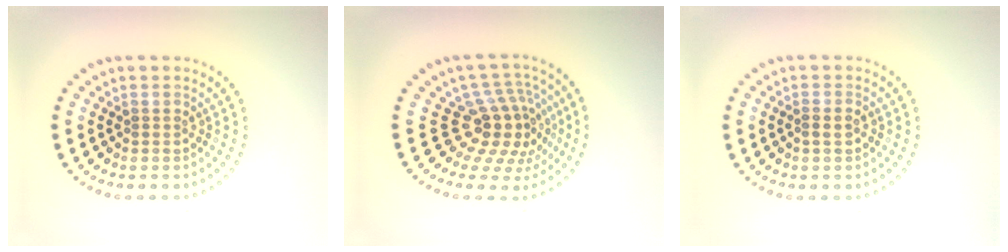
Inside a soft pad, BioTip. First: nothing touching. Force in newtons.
{"total": 4.9, "press": 3.6, "slide": 3.4}
{"total": 0.7, "press": 0.6, "slide": 0.3}